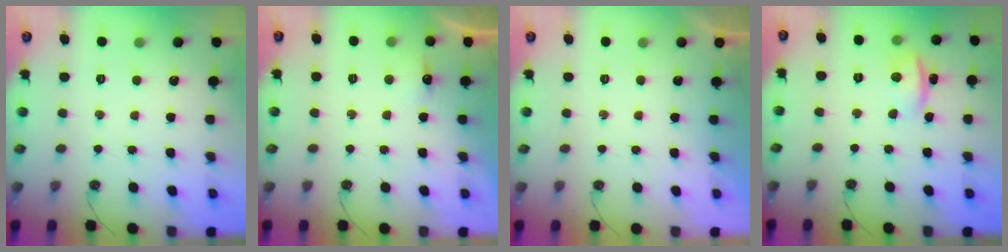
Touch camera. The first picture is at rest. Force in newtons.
{"total": 5.4, "press": 5.3, "slide": 1.2}
{"total": 0.0}
{"total": 7.5, "press": 2.3, "slide": 7.1}